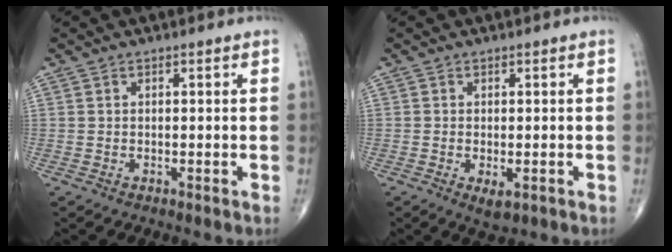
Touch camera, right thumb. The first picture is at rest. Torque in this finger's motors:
{"motor_torque": [-0.43, 0.04, 0.08, 0.34, -0.04]}